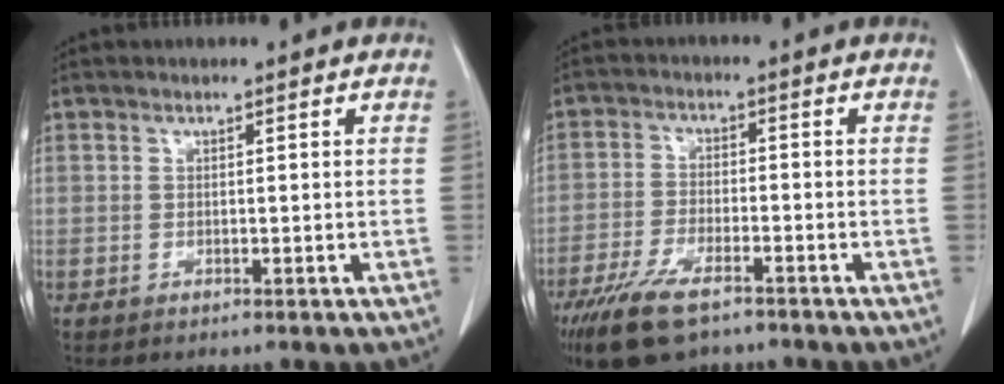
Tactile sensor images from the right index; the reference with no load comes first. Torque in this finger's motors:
{"motor_torque": [0.99, -0.92, 0.53, 0.16]}